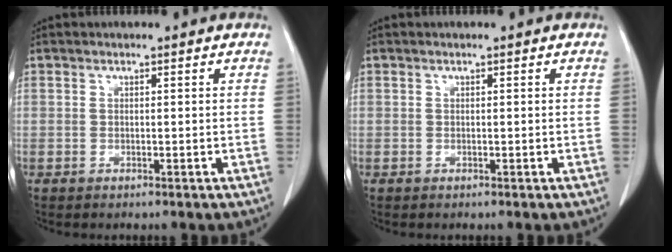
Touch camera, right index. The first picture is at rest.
{"total": 0.0}